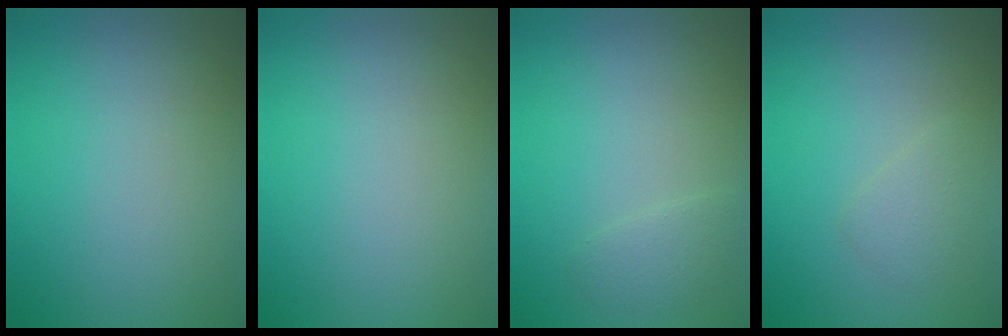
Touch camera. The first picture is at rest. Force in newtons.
{"total": 0.0}
{"total": 1.3, "press": 1.3, "slide": 0.1}
{"total": 1.3, "press": 1.3, "slide": 0.0}